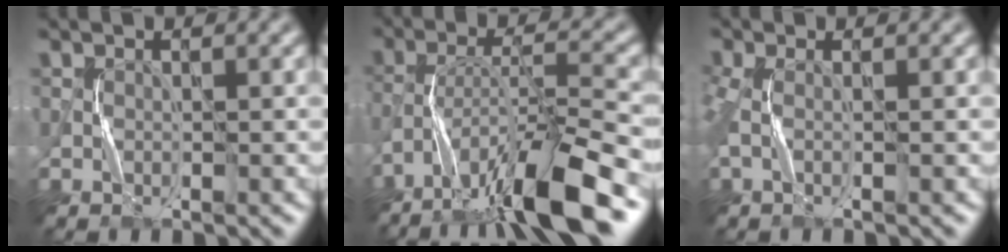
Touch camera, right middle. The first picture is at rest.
{"total": 11.5, "force": [-8.0, 2.0, 8.1], "torque": [-0.144, 0.013, -0.140]}
{"total": 2.0, "force": [0.0, 0.7, 1.9], "torque": [-0.048, 0.002, -0.005]}